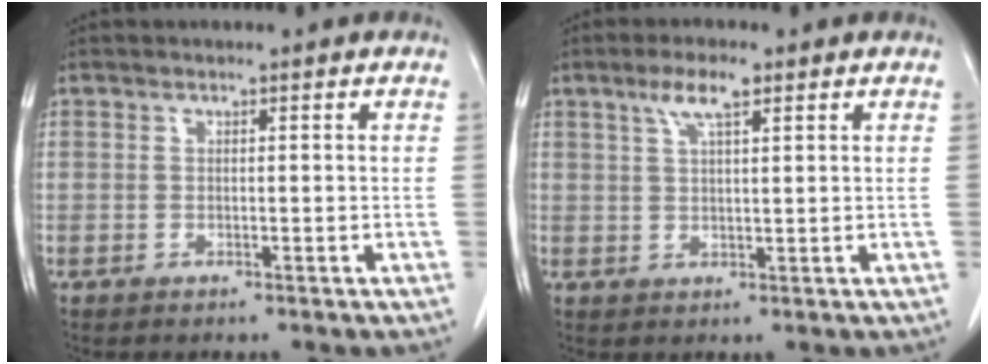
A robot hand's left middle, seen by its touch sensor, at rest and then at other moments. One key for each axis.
{"total": 4.4, "fx": 2.6, "fy": 0.8, "fz": 3.4, "tx": -0.070, "ty": 0.008, "tz": 0.050}